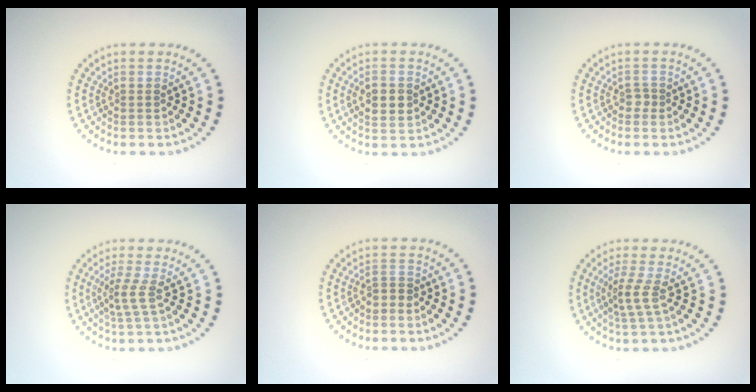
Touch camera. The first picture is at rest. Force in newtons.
{"total": 2.6, "press": 2.6, "slide": 0.2}
{"total": 0.9, "press": 0.7, "slide": 0.6}
{"total": 2.1, "press": 1.4, "slide": 1.5}
{"total": 1.2, "press": 1.0, "slide": 0.6}
{"total": 2.1, "press": 1.5, "slide": 1.6}